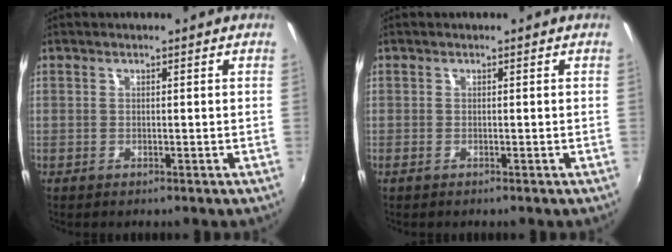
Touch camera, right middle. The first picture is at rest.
{"total": 0.6, "force": [-0.4, 0.0, 0.3], "torque": [-0.007, -0.002, -0.010]}